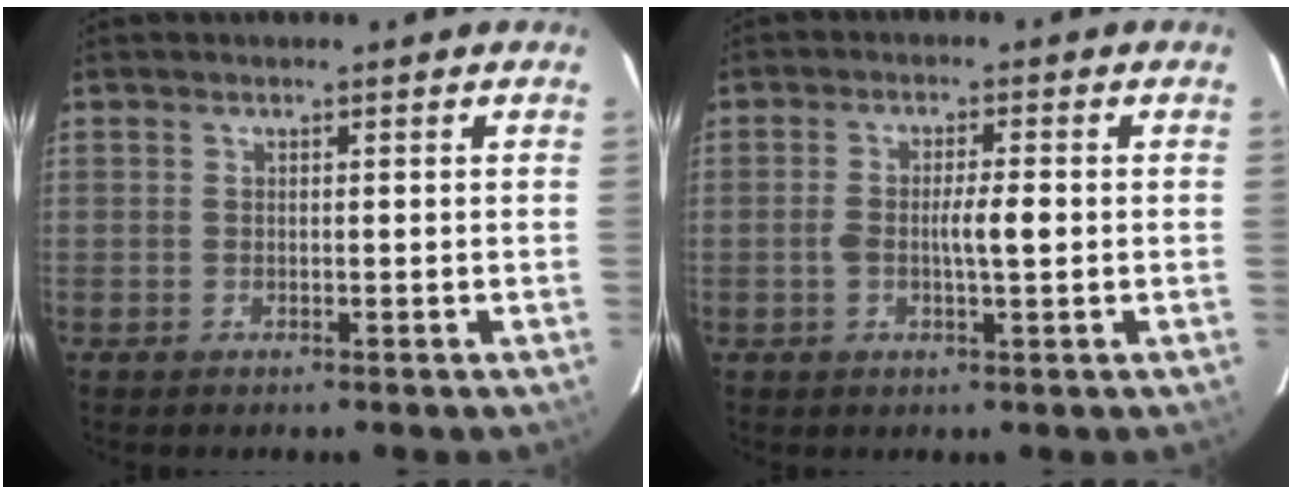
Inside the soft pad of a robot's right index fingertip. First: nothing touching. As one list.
[{"total": 4.2, "force": [-0.4, 0.6, 4.2], "torque": [-0.075, 0.003, -0.006]}]